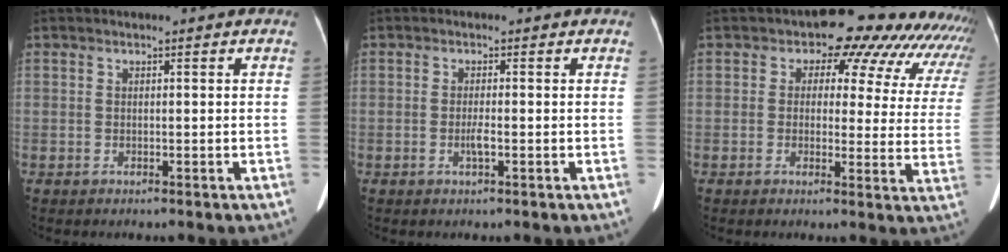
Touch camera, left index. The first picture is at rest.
{"total": 1.5, "force": [-0.4, 0.1, 1.4], "torque": [-0.028, -0.002, -0.008]}
{"total": 15.6, "force": [12.1, 6.8, 7.2], "torque": [-0.050, 0.005, 0.106]}